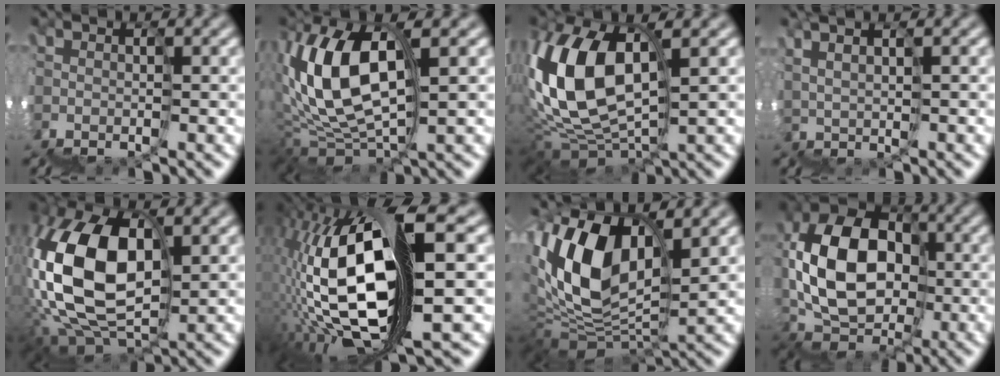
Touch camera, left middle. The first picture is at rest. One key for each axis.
{"total": 7.4, "fx": 4.1, "fy": 3.0, "fz": 5.5, "tx": -0.118, "ty": 0.041, "tz": 0.063}
{"total": 7.6, "fx": 3.9, "fy": 3.9, "fz": 5.2, "tx": -0.119, "ty": 0.036, "tz": 0.062}
{"total": 3.0, "fx": 2.9, "fy": -0.1, "fz": 0.6, "tx": 0.014, "ty": 0.039, "tz": 0.058}
{"total": 10.7, "fx": 2.9, "fy": 6.0, "fz": 8.4, "tx": -0.194, "ty": 0.043, "tz": 0.035}
{"total": 13.2, "fx": 2.2, "fy": 4.9, "fz": 12.1, "tx": -0.231, "ty": 0.011, "tz": 0.053}
{"total": 9.3, "fx": 5.0, "fy": 4.2, "fz": 6.6, "tx": -0.133, "ty": 0.038, "tz": 0.081}
{"total": 7.3, "fx": 2.0, "fy": 5.4, "fz": 4.4, "tx": -0.073, "ty": 0.053, "tz": 0.013}